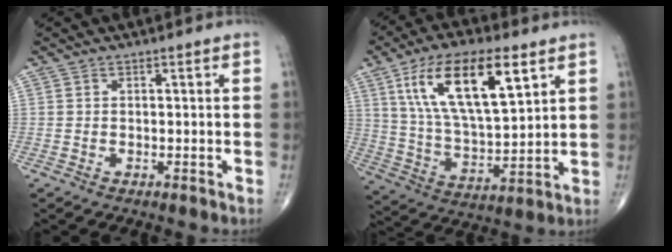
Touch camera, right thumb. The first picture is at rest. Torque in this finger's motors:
{"motor_torque": [0.73, 4.28, 1.94, 0.83, 0.22]}